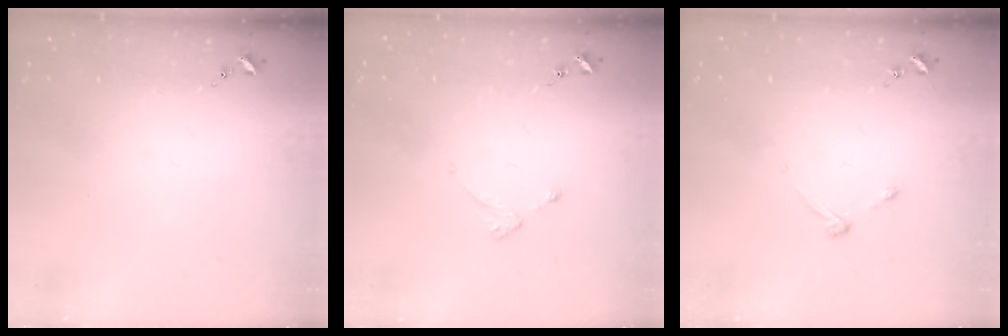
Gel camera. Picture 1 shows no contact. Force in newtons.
{"total": 2.2, "press": 2.1, "slide": 0.4}
{"total": 3.9, "press": 3.8, "slide": 0.6}